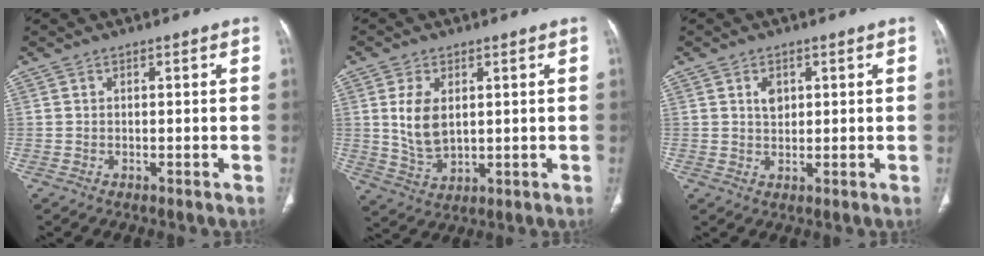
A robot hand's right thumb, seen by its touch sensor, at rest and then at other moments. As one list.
[{"total": 7.7, "force": [1.6, 4.6, 5.9], "torque": [-0.103, -0.012, 0.042]}, {"total": 2.7, "force": [1.0, 1.9, 1.7], "torque": [-0.018, -0.005, 0.018]}]